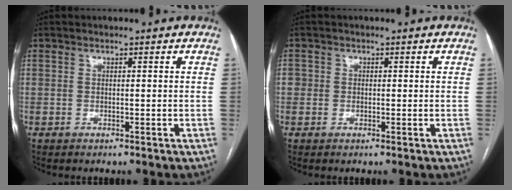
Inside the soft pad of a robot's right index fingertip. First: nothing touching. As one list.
[{"total": 1.6, "force": [0.0, 1.6, 0.4], "torque": [0.003, 0.007, 0.000]}]